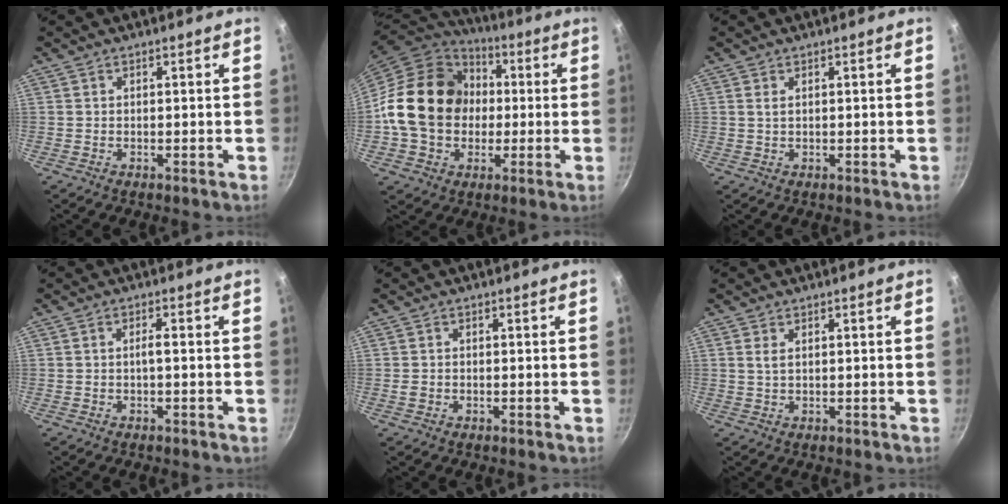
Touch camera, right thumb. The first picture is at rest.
{"total": 19.9, "force": [0.6, 16.1, 11.7], "torque": [-0.180, 0.031, 0.005]}
{"total": 0.9, "force": [0.3, 0.4, 0.7], "torque": [-0.013, 0.000, 0.006]}
{"total": 1.4, "force": [-0.4, 0.1, 1.3], "torque": [-0.033, 0.009, -0.007]}
{"total": 1.0, "force": [-0.4, 0.7, 0.6], "torque": [-0.014, 0.003, -0.008]}
{"total": 1.3, "force": [0.4, 0.6, 1.1], "torque": [-0.022, -0.002, 0.010]}